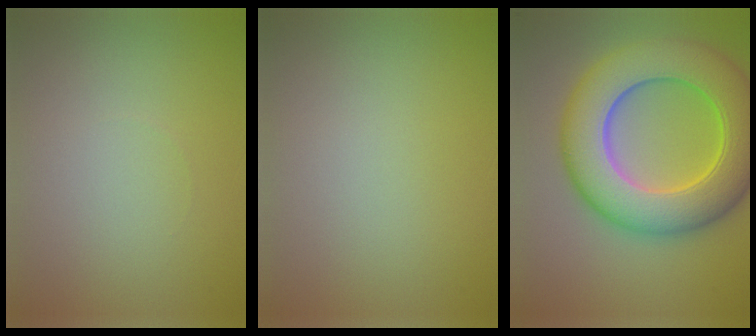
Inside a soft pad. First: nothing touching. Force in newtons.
{"total": 0.0}
{"total": 12.0, "press": 12.0, "slide": 0.2}